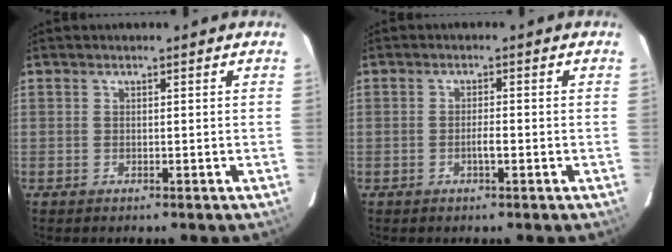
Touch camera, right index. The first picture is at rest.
{"total": 1.8, "force": [-0.7, 0.2, 1.7], "torque": [-0.030, 0.001, -0.013]}